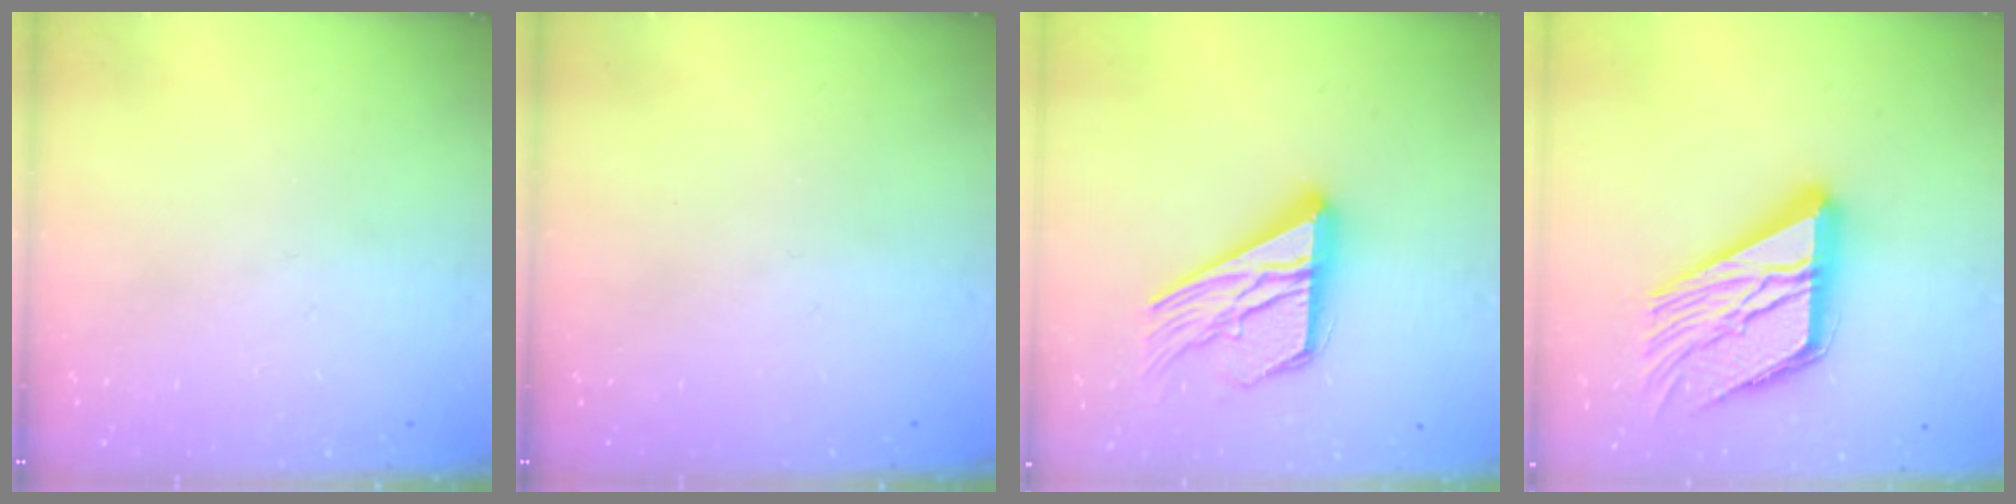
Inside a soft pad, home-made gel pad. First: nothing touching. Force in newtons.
{"total": 0.0}
{"total": 20.0, "press": 20.0, "slide": 1.8}
{"total": 22.8, "press": 22.7, "slide": 2.2}